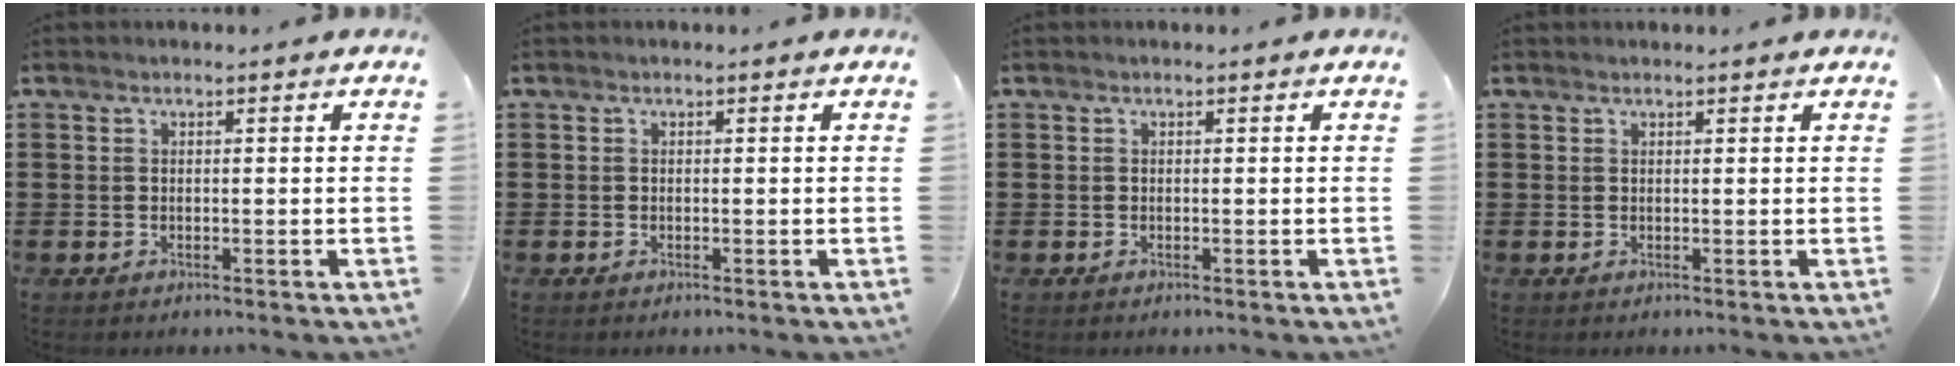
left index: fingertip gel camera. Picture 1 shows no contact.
{"total": 0.0}
{"total": 0.0}
{"total": 0.5, "force": [0.5, 0.0, 0.2], "torque": [-0.005, -0.001, 0.011]}